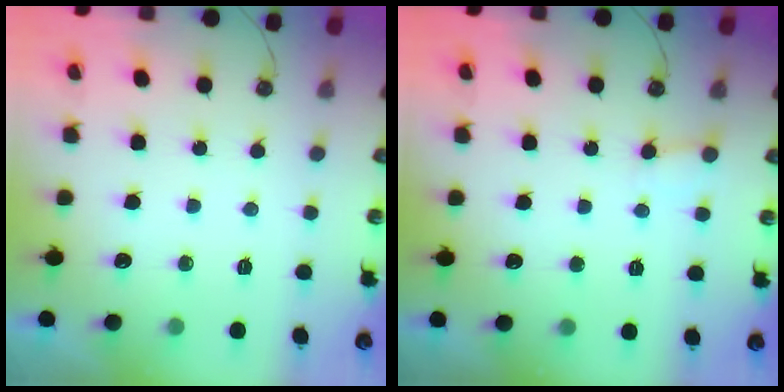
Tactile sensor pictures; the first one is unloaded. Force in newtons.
{"total": 3.8, "press": 3.7, "slide": 0.3}